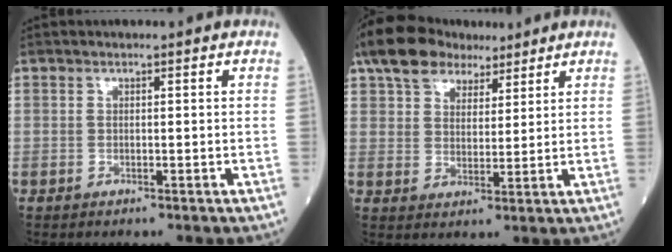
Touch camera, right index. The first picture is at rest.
{"total": 10.2, "force": [7.2, 5.9, 4.2], "torque": [-0.076, 0.037, 0.126]}